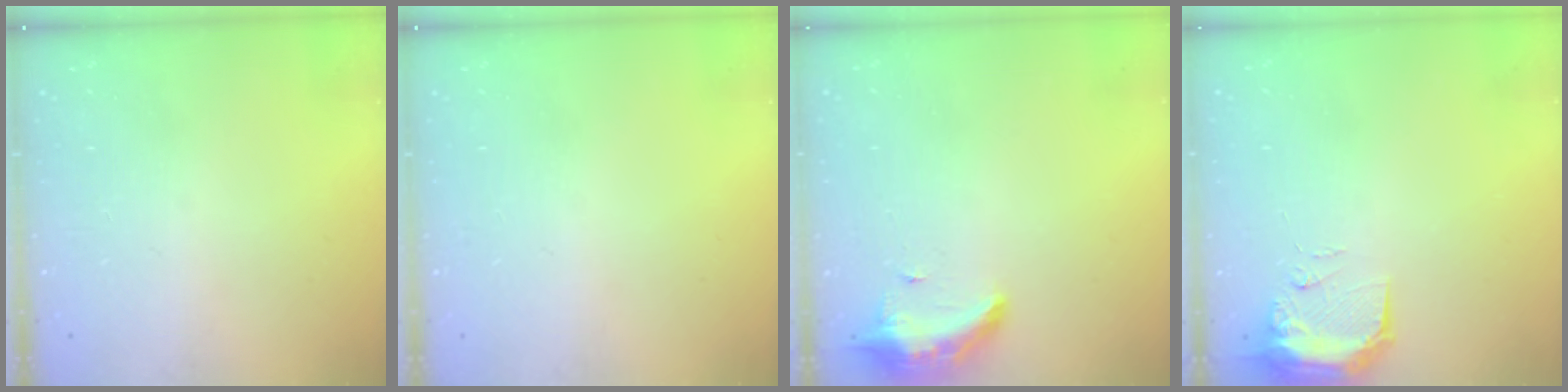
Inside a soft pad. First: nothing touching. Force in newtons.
{"total": 0.0}
{"total": 12.2, "press": 9.7, "slide": 7.4}
{"total": 11.0, "press": 9.6, "slide": 5.4}